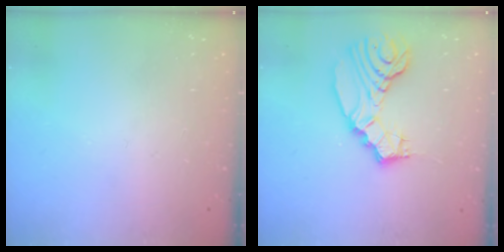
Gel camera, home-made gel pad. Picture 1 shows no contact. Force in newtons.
{"total": 11.6, "press": 11.4, "slide": 2.1}